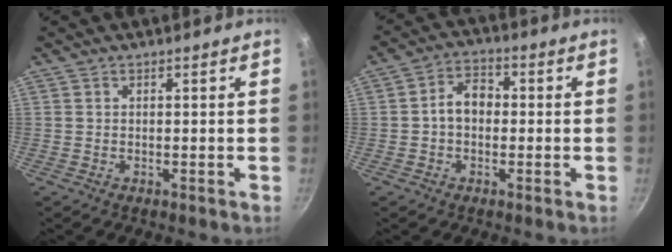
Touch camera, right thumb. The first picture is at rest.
{"total": 5.9, "force": [-0.3, 4.4, 4.0], "torque": [-0.041, 0.022, -0.016]}